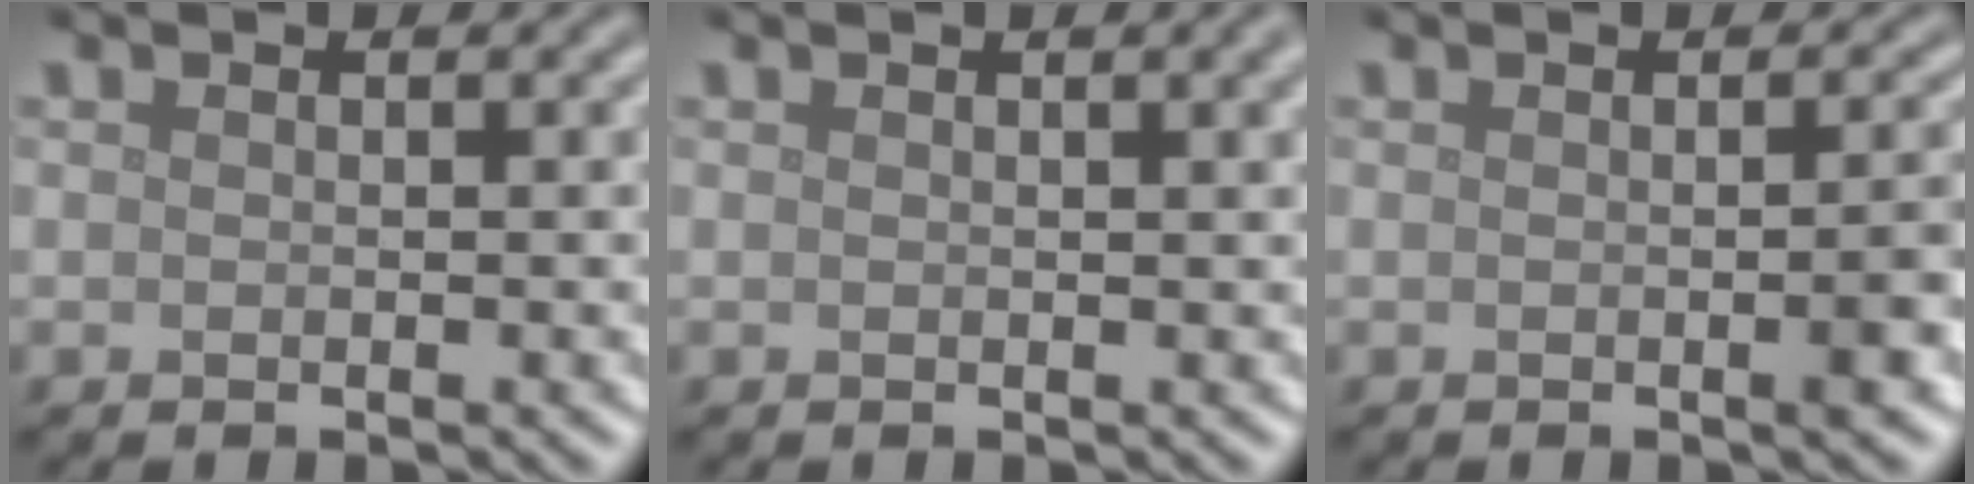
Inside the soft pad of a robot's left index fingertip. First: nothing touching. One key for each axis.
{"total": 2.1, "fx": 1.0, "fy": 0.7, "fz": 1.8, "tx": -0.012, "ty": 0.004, "tz": 0.009}
{"total": 2.4, "fx": -0.3, "fy": 0.6, "fz": 2.3, "tx": -0.024, "ty": 0.001, "tz": -0.006}